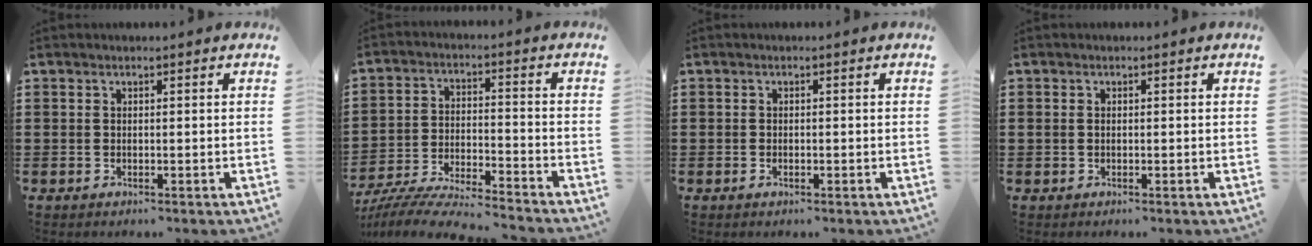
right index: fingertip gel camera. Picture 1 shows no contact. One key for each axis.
{"total": 7.5, "fx": -7.3, "fy": 0.2, "fz": 1.9, "tx": -0.049, "ty": 0.001, "tz": -0.145}
{"total": 0.5, "fx": -0.2, "fy": 0.3, "fz": 0.4, "tx": -0.009, "ty": -0.002, "tz": -0.003}
{"total": 0.8, "fx": 0.1, "fy": 0.6, "fz": 0.5, "tx": -0.012, "ty": 0.002, "tz": 0.001}